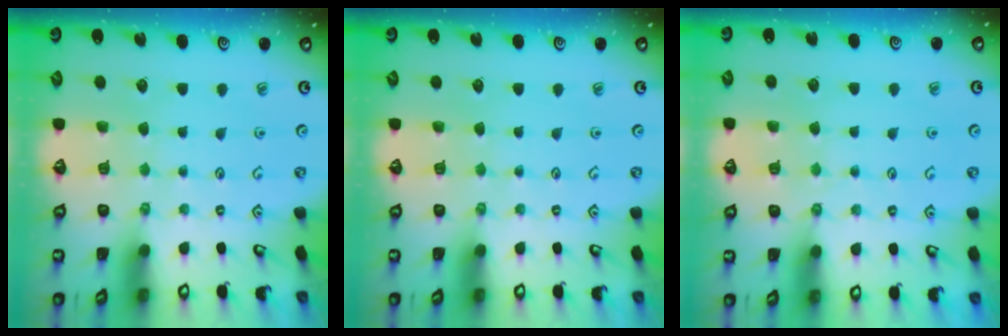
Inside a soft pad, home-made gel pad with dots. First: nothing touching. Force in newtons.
{"total": 0.0}
{"total": 2.5, "press": 2.4, "slide": 0.4}